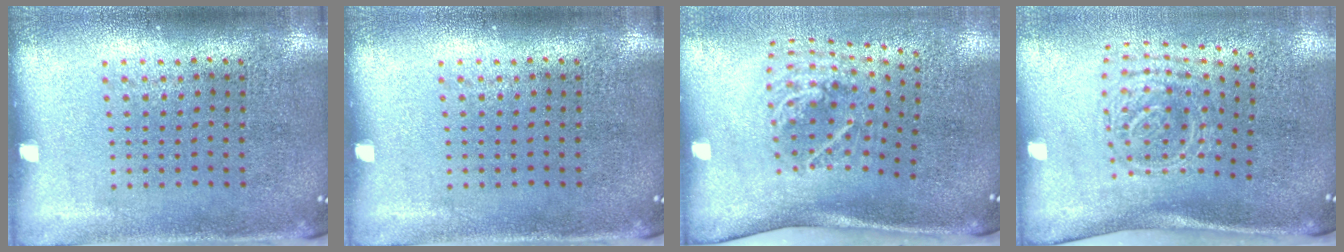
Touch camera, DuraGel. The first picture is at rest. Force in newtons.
{"total": 0.0}
{"total": 2.0, "press": 1.2, "slide": 1.6}
{"total": 1.8, "press": 1.3, "slide": 1.3}